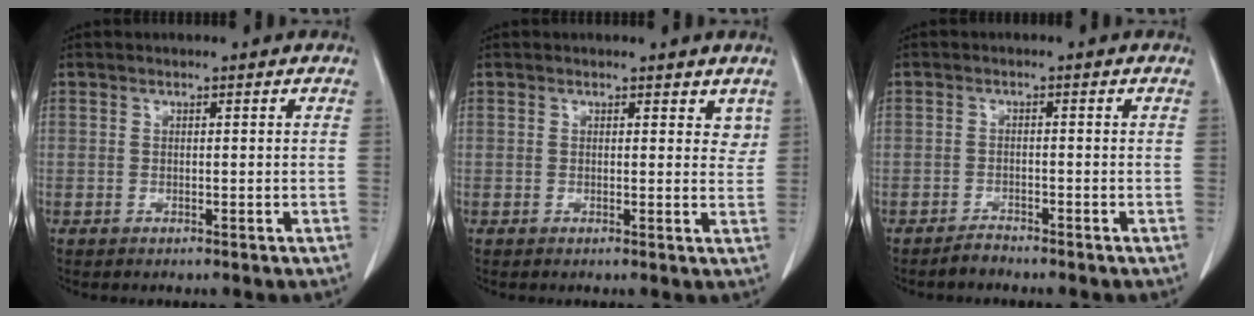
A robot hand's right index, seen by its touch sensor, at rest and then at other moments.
{"total": 2.5, "force": [1.8, 1.4, 1.0], "torque": [0.004, -0.007, 0.017]}
{"total": 1.6, "force": [-1.5, 0.3, 0.0], "torque": [0.004, -0.001, -0.026]}